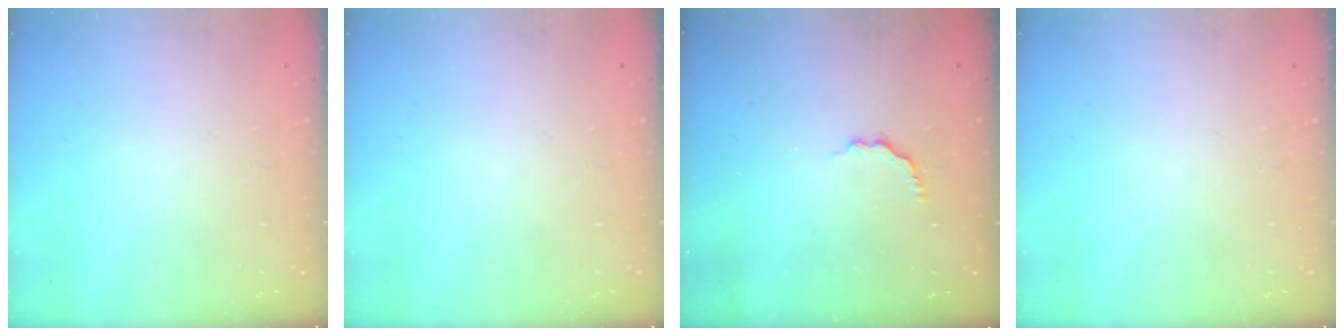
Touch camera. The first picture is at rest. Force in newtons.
{"total": 0.0}
{"total": 2.8, "press": 2.6, "slide": 0.9}
{"total": 0.0}